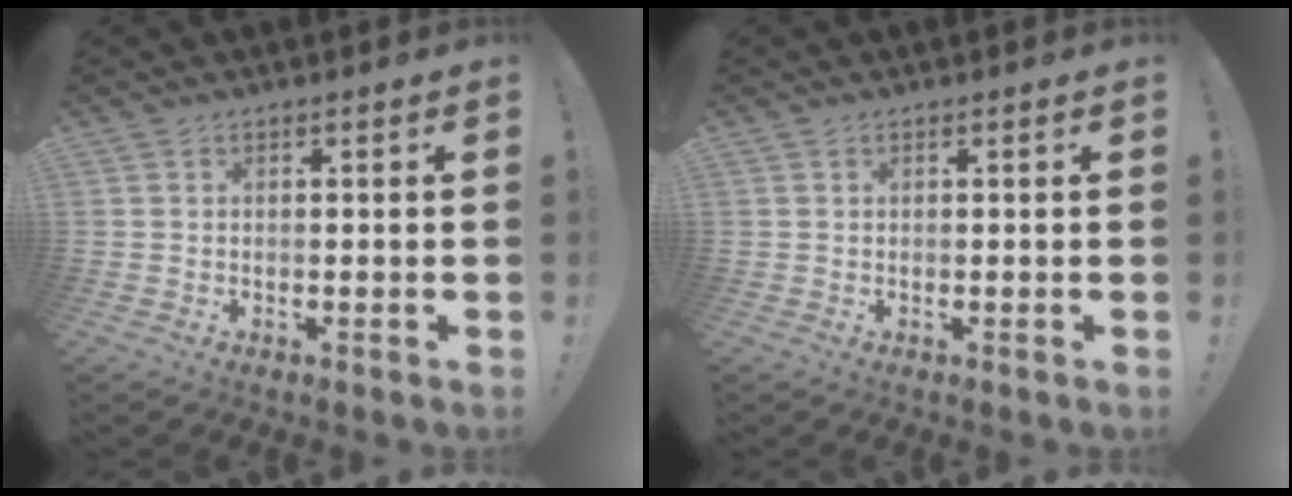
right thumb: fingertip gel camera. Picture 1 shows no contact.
{"total": 0.0}